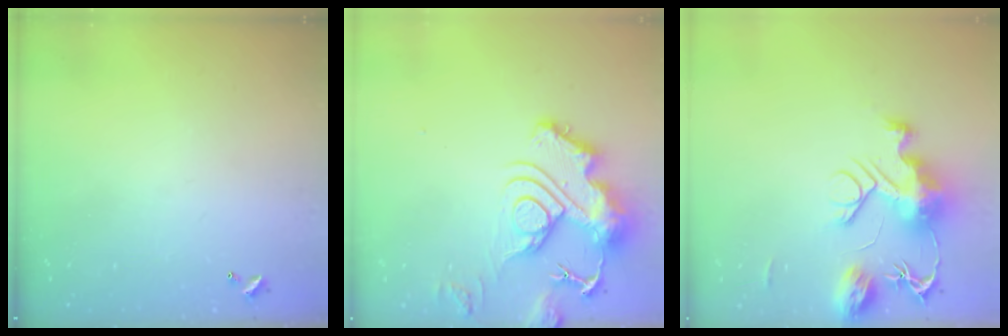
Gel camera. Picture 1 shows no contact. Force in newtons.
{"total": 16.4, "press": 16.3, "slide": 1.5}
{"total": 13.2, "press": 13.2, "slide": 1.1}